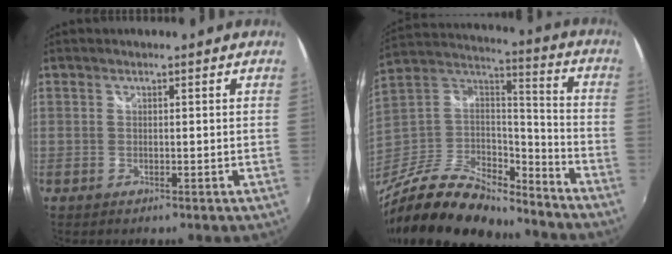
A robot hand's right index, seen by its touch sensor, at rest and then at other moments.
{"total": 28.1, "force": [-21.6, 11.0, 14.2], "torque": [-0.296, 0.001, -0.358]}